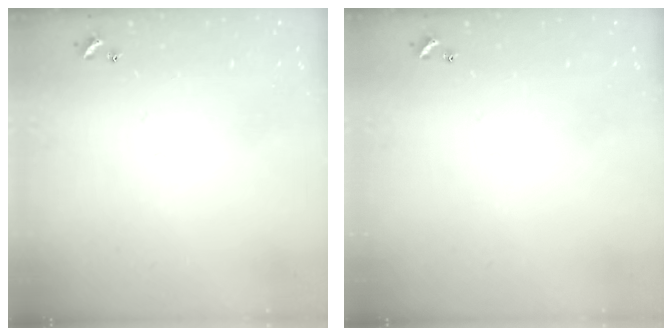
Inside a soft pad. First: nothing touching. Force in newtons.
{"total": 0.0}